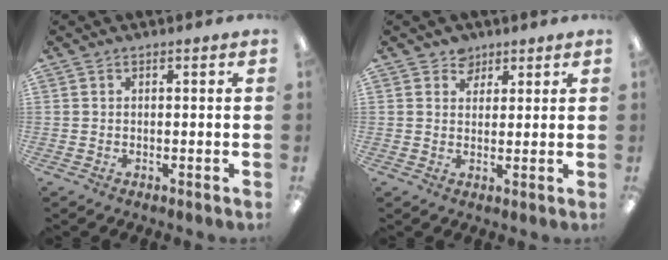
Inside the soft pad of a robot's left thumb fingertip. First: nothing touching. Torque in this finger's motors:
{"motor_torque": [0.38, 0.17, 0.35, -0.18, 0.00]}